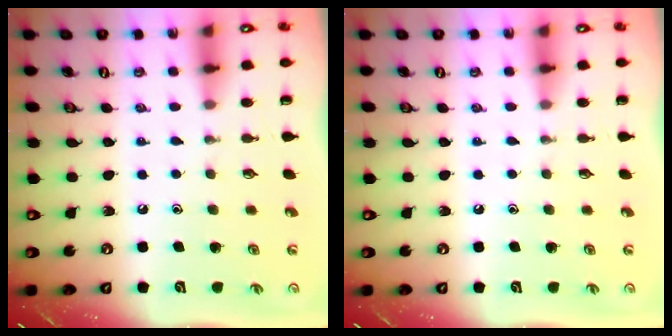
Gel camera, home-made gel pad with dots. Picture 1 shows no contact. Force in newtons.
{"total": 0.0}